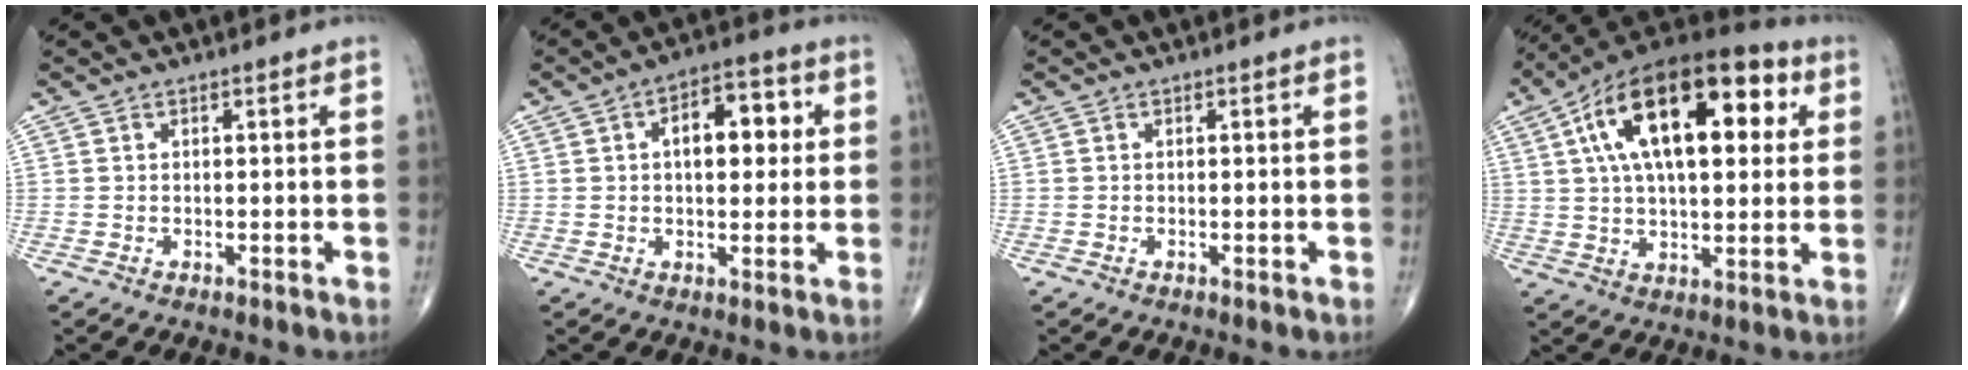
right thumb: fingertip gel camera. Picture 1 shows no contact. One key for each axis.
{"total": 9.8, "fx": 1.9, "fy": 5.4, "fz": 8.0, "tx": -0.087, "ty": 0.016, "tz": 0.021}
{"total": 0.0}
{"total": 24.4, "fx": 7.4, "fy": 11.7, "fz": 20.1, "tx": -0.322, "ty": 0.021, "tz": 0.114}